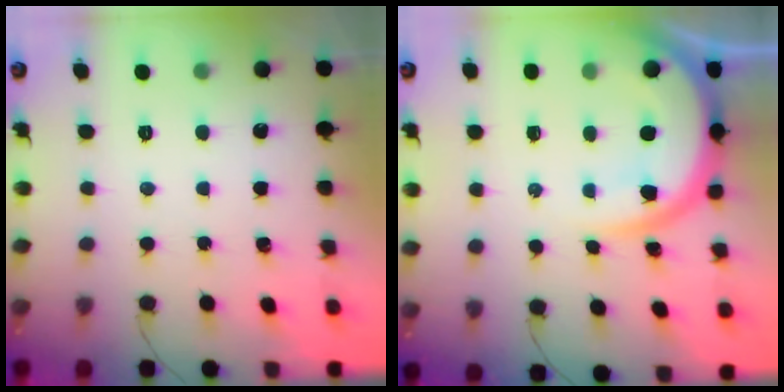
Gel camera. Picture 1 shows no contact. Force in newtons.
{"total": 11.3, "press": 11.3, "slide": 1.2}